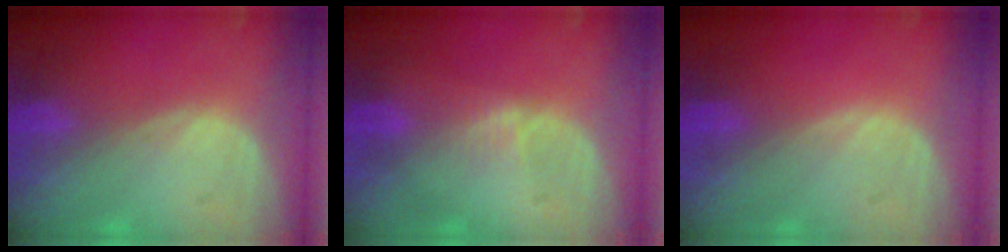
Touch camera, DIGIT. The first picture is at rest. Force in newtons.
{"total": 1.3, "press": 1.3, "slide": 0.2}
{"total": 0.0}